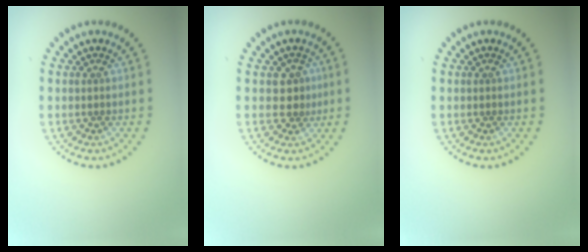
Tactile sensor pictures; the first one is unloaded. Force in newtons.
{"total": 2.0, "press": 1.8, "slide": 0.9}
{"total": 0.0}